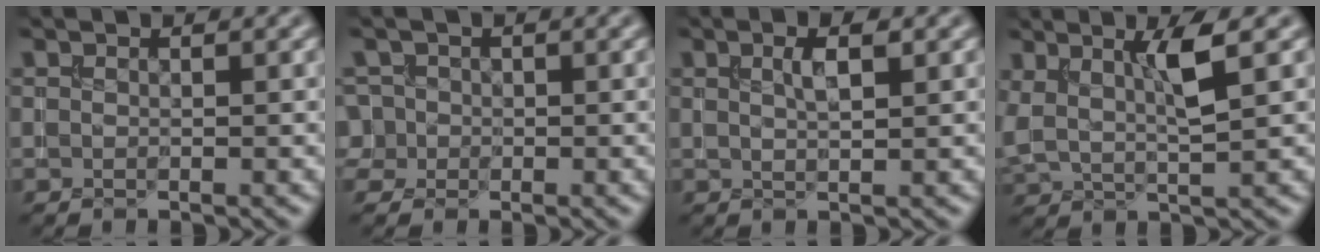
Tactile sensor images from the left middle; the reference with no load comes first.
{"total": 2.9, "force": [-0.1, 2.8, 0.9], "torque": [-0.009, 0.026, -0.018]}
{"total": 2.0, "force": [0.8, 0.5, 1.8], "torque": [-0.030, 0.005, 0.013]}
{"total": 3.6, "force": [1.5, 0.6, 3.2], "torque": [-0.066, -0.001, 0.031]}